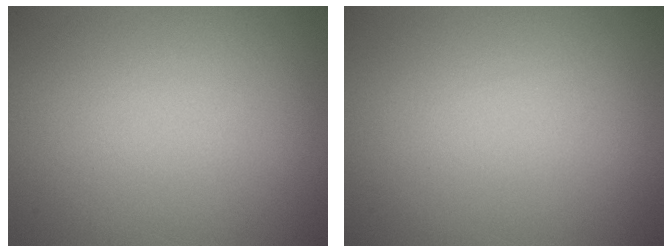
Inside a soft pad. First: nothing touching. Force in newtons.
{"total": 0.0}